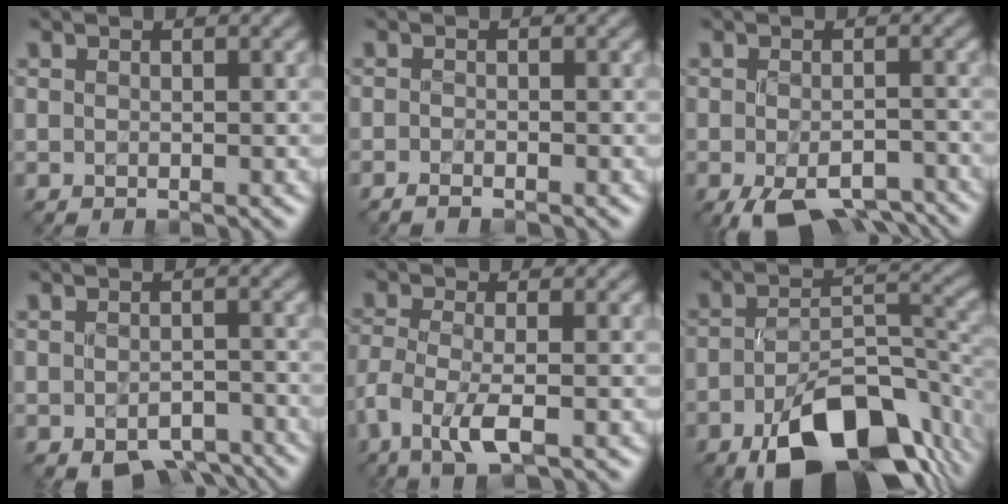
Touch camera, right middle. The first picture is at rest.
{"total": 1.0, "force": [-0.8, 0.1, 0.5], "torque": [-0.009, -0.003, -0.017]}
{"total": 7.4, "force": [-4.9, 3.0, 4.6], "torque": [-0.070, -0.023, -0.068]}
{"total": 4.7, "force": [-3.2, 2.5, 2.5], "torque": [-0.033, -0.016, -0.044]}
{"total": 4.0, "force": [-1.8, 1.2, 3.3], "torque": [-0.075, -0.005, -0.043]}
{"total": 12.2, "force": [-6.6, 6.0, 8.4], "torque": [-0.141, -0.020, -0.097]}